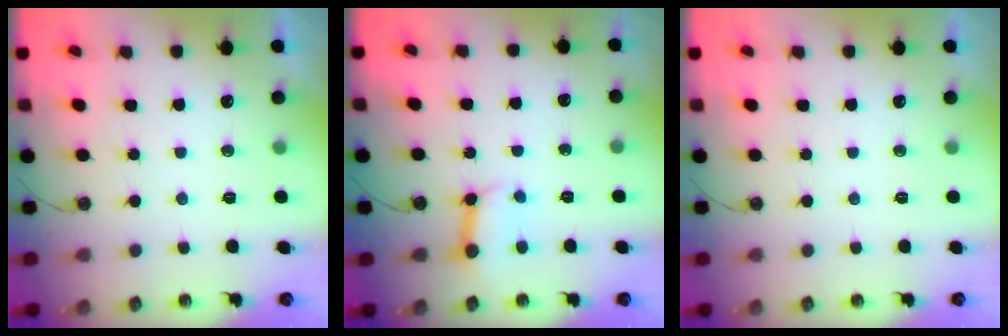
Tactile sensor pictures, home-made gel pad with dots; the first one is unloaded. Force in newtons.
{"total": 7.4, "press": 7.3, "slide": 0.7}
{"total": 0.0}